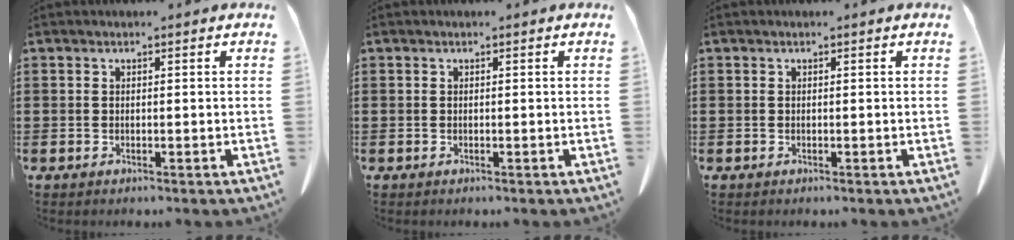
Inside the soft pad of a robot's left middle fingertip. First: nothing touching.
{"total": 0.0}
{"total": 0.0}